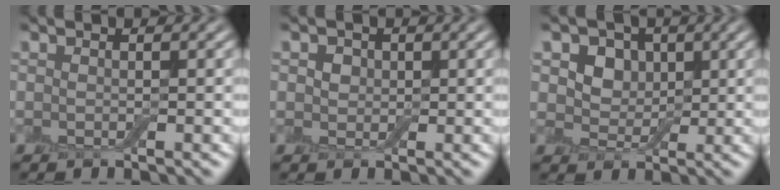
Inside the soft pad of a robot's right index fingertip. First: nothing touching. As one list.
[{"total": 2.2, "force": [0.9, 1.8, 0.9], "torque": [-0.014, 0.011, 0.001]}, {"total": 5.9, "force": [2.6, 4.5, 2.8], "torque": [-0.059, 0.002, 0.034]}]